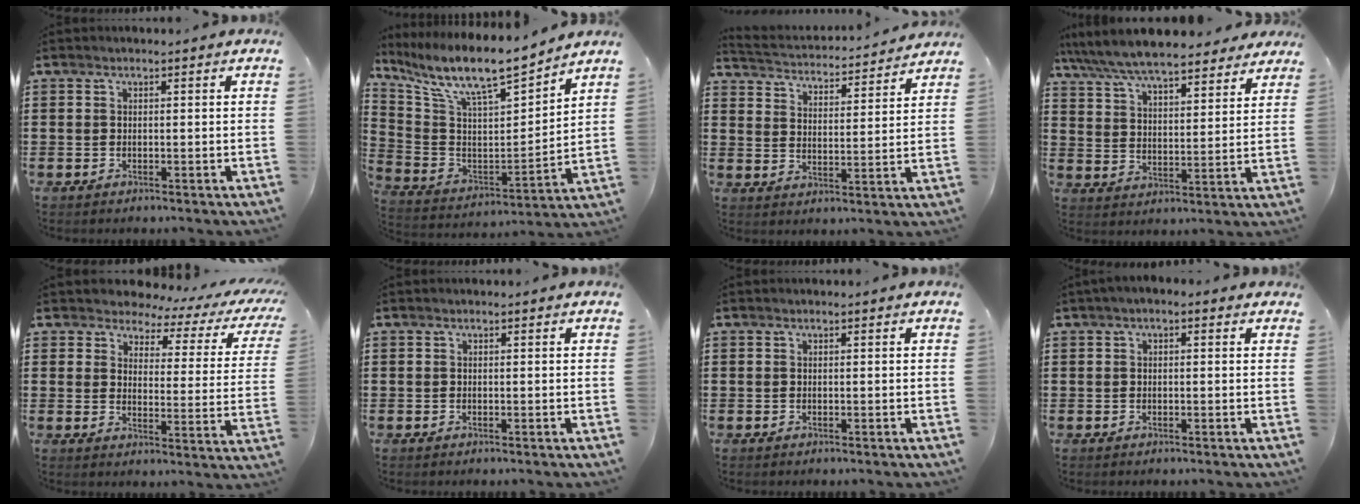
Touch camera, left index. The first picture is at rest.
{"total": 10.3, "force": [8.6, 1.7, 5.3], "torque": [-0.134, -0.060, 0.143]}
{"total": 3.1, "force": [3.1, -0.1, -0.2], "torque": [-0.020, -0.032, 0.047]}
{"total": 8.1, "force": [7.5, 1.0, 3.0], "torque": [-0.090, -0.035, 0.134]}
{"total": 3.5, "force": [3.0, 1.6, 1.1], "torque": [-0.037, -0.021, 0.043]}
{"total": 0.0}
{"total": 0.0}
{"total": 1.2, "force": [-0.2, 0.7, 0.9], "torque": [-0.018, 0.004, -0.006]}